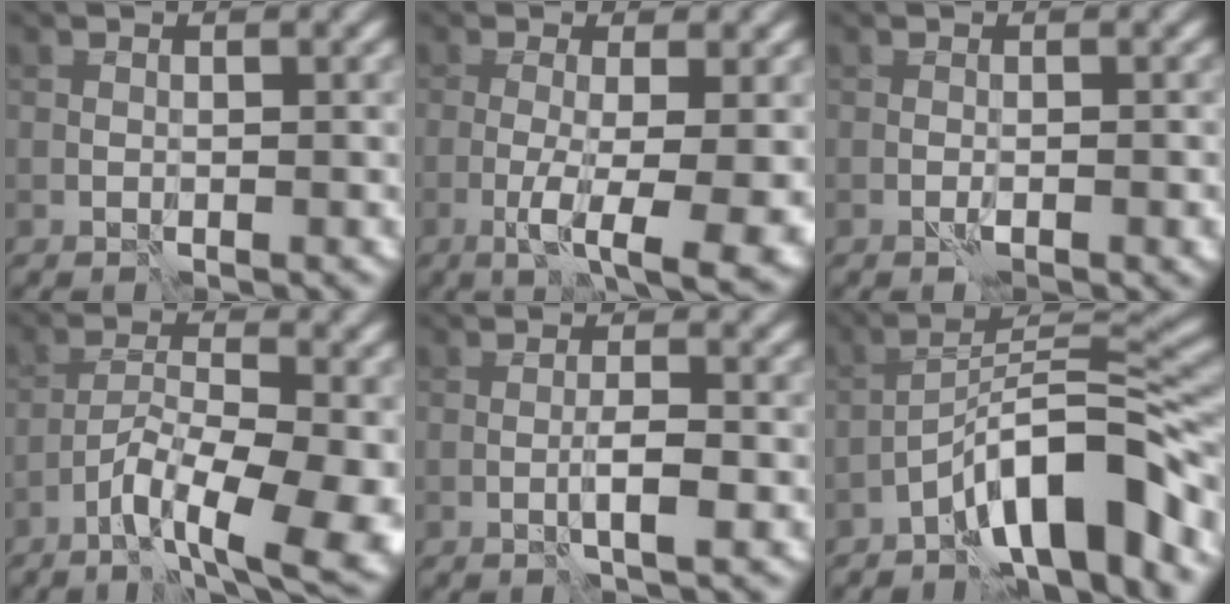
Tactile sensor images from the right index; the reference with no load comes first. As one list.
[{"total": 8.4, "force": [-3.1, 2.2, 7.4], "torque": [-0.109, -0.012, -0.042]}, {"total": 1.3, "force": [-0.5, 0.1, 1.2], "torque": [-0.016, 0.003, -0.010]}, {"total": 9.8, "force": [-5.3, 3.1, 7.7], "torque": [-0.122, -0.006, -0.085]}, {"total": 1.9, "force": [-0.5, 0.2, 1.9], "torque": [-0.031, 0.004, -0.012]}, {"total": 9.2, "force": [-5.7, 2.2, 6.8], "torque": [-0.102, 0.022, -0.099]}]